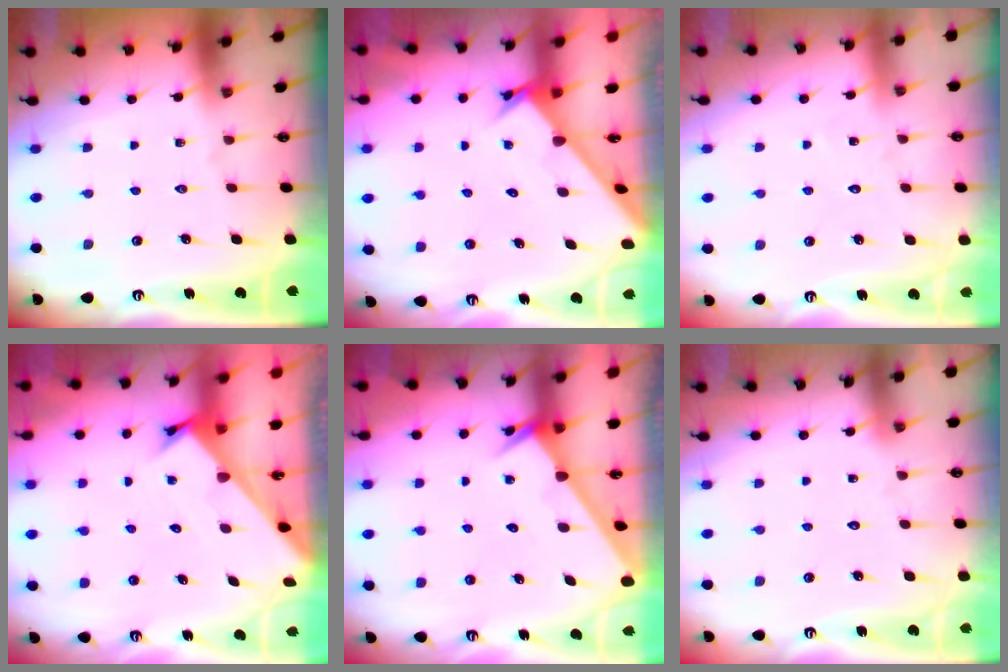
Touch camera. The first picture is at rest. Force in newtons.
{"total": 2.4, "press": 2.4, "slide": 0.1}
{"total": 4.6, "press": 4.5, "slide": 0.4}
{"total": 2.3, "press": 2.3, "slide": 0.2}
{"total": 2.6, "press": 2.6, "slide": 0.0}
{"total": 1.9, "press": 1.9, "slide": 0.1}